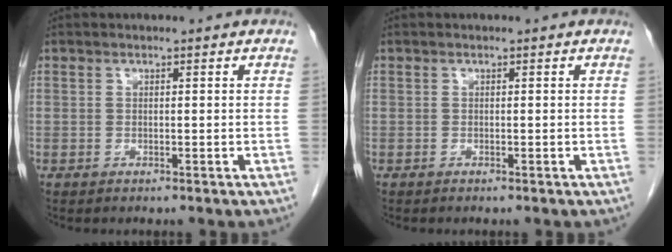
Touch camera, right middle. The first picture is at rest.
{"total": 0.0}